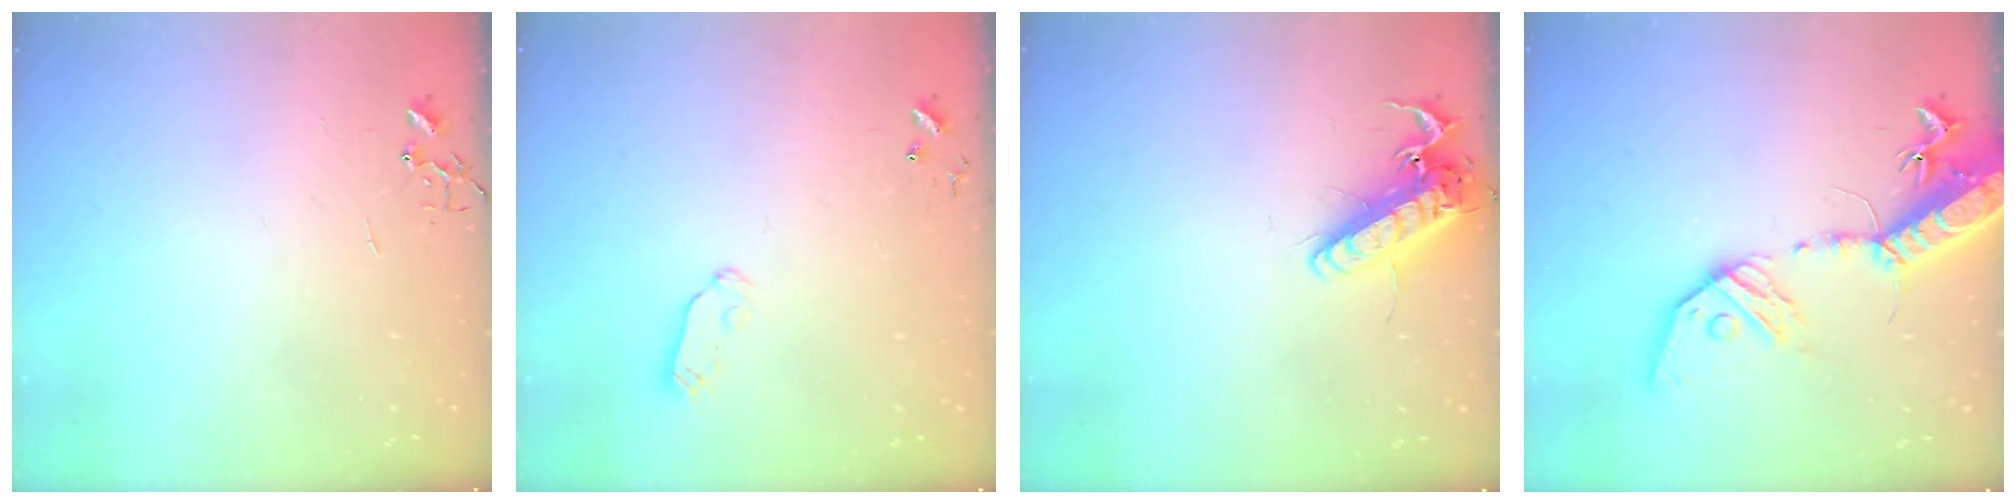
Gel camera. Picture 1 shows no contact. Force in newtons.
{"total": 5.6, "press": 5.6, "slide": 0.3}
{"total": 14.6, "press": 14.4, "slide": 2.4}
{"total": 20.5, "press": 20.0, "slide": 4.4}